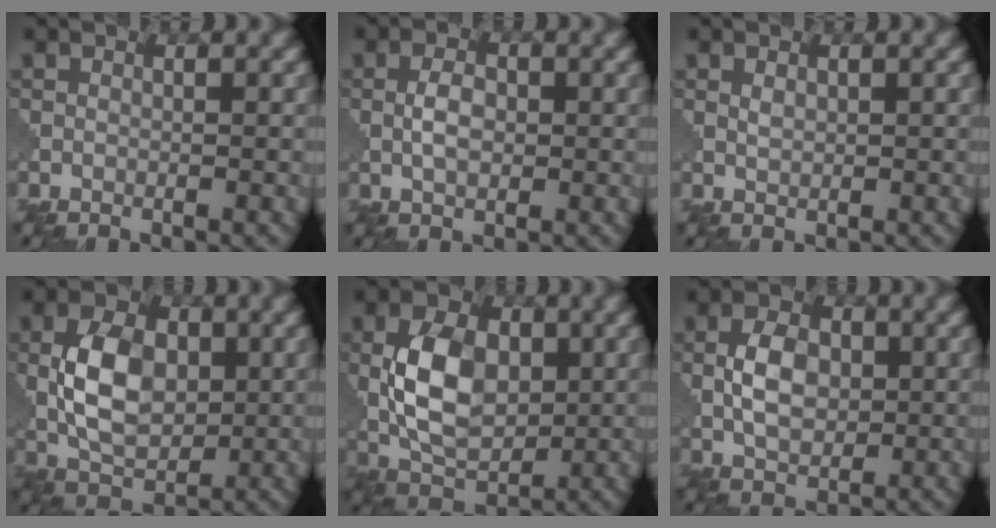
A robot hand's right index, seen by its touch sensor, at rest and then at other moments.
{"total": 2.2, "force": [0.2, 1.3, 1.8], "torque": [-0.035, 0.000, 0.002]}
{"total": 0.8, "force": [0.6, 0.3, 0.3], "torque": [-0.006, -0.003, 0.015]}
{"total": 6.1, "force": [0.5, 4.0, 4.6], "torque": [-0.090, -0.001, 0.011]}
{"total": 7.1, "force": [0.7, 4.6, 5.3], "torque": [-0.103, -0.001, 0.012]}
{"total": 4.0, "force": [0.4, 2.7, 2.9], "torque": [-0.056, 0.001, 0.009]}